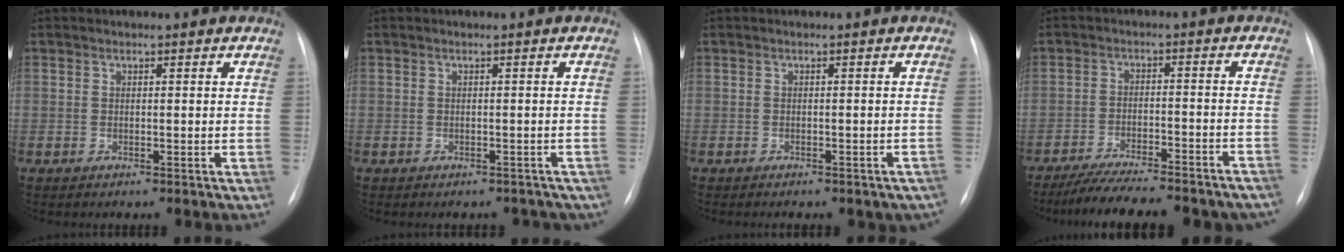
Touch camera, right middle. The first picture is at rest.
{"total": 6.1, "force": [-5.0, 3.2, 1.5], "torque": [-0.011, 0.013, -0.045]}
{"total": 7.4, "force": [-5.9, 3.0, 3.3], "torque": [-0.032, 0.011, -0.058]}
{"total": 19.8, "force": [-17.6, 4.0, 8.2], "torque": [-0.114, 0.000, -0.239]}